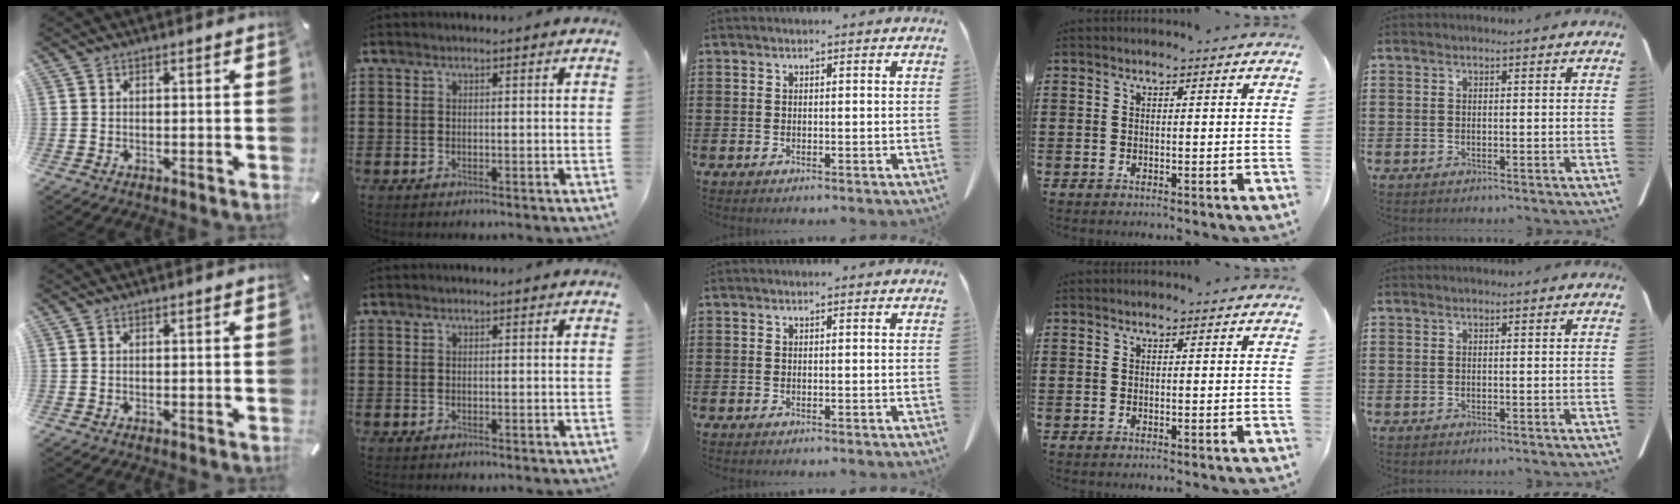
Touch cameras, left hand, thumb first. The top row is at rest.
{}